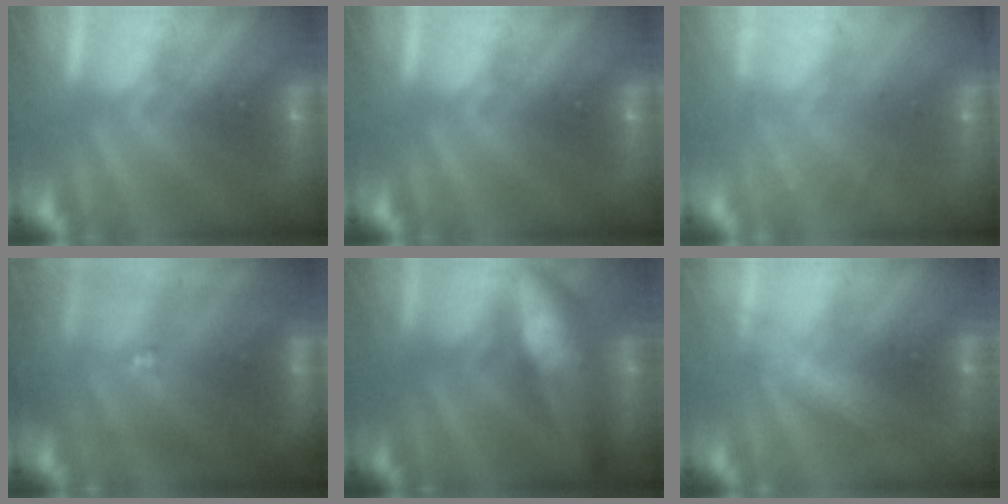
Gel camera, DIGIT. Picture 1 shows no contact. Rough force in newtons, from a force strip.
{"total": 0.0}
{"total": 8.1}
{"total": 10.2}
{"total": 11.8}
{"total": 2.5}